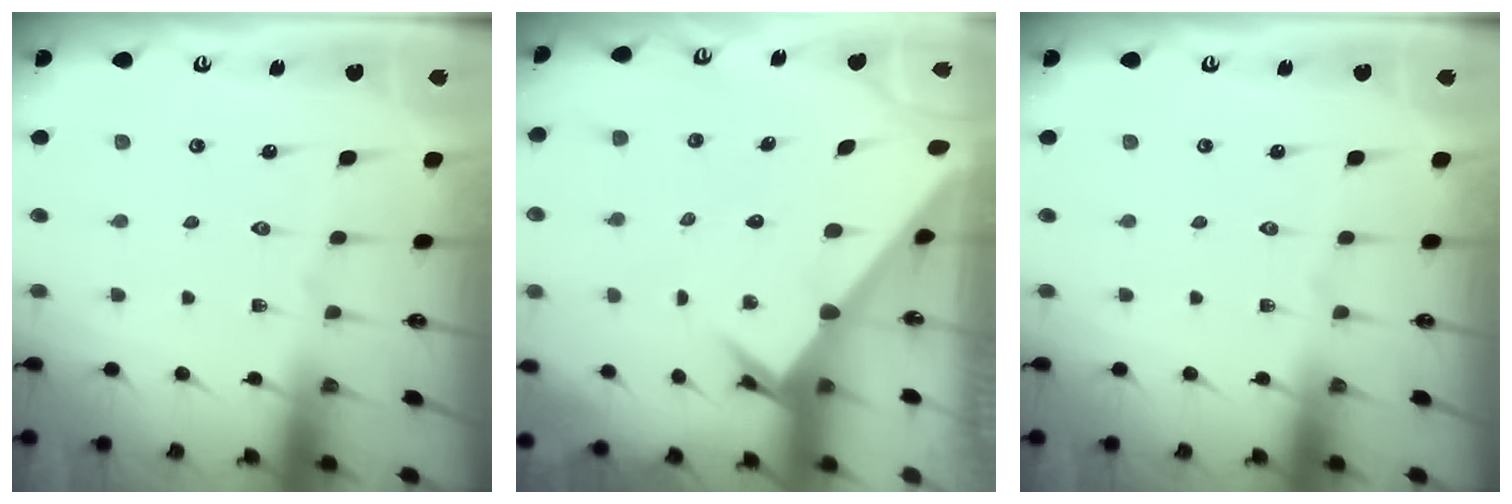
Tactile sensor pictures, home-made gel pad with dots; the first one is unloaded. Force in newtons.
{"total": 3.4, "press": 3.4, "slide": 0.3}
{"total": 0.0}